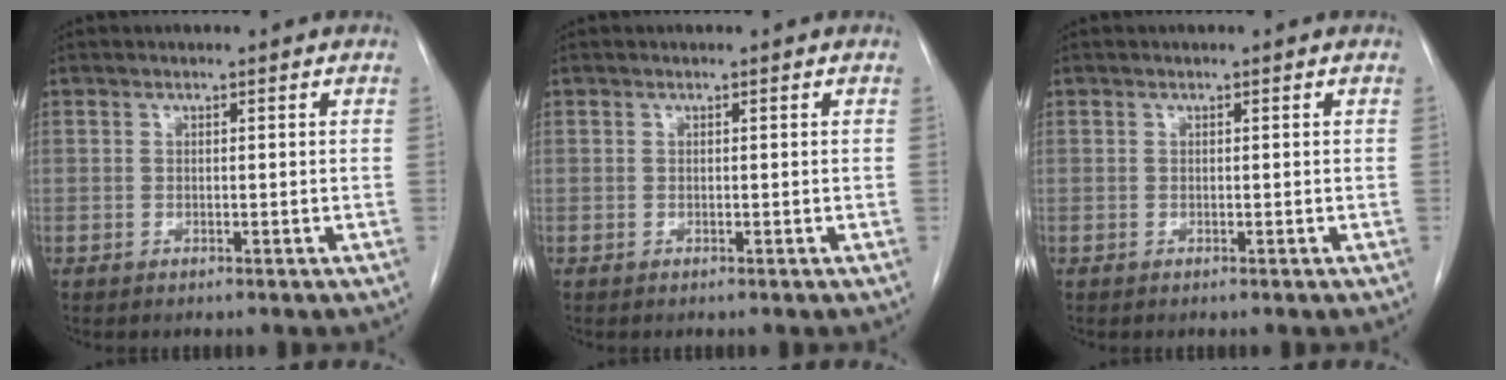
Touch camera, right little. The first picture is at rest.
{"total": 0.0}
{"total": 0.0}